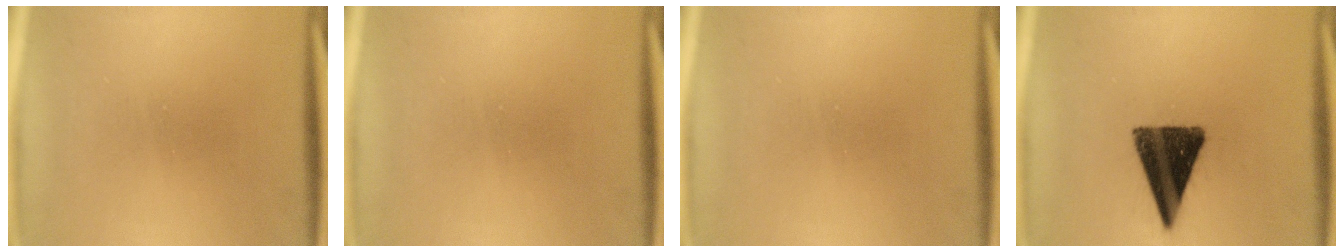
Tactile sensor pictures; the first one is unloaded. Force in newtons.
{"total": 0.0}
{"total": 0.0}
{"total": 13.3}